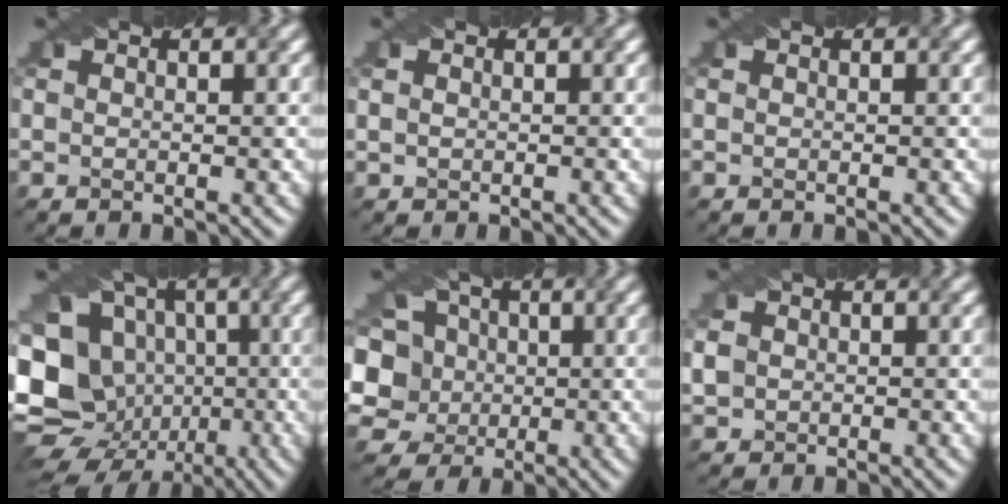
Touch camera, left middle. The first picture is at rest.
{"total": 0.8, "force": [0.3, 0.6, 0.4], "torque": [-0.008, 0.003, 0.005]}
{"total": 0.0}
{"total": 17.5, "force": [-4.1, 14.9, 8.1], "torque": [-0.161, 0.015, -0.087]}
{"total": 8.8, "force": [1.0, 7.5, 4.5], "torque": [-0.093, 0.029, -0.009]}
{"total": 1.9, "force": [0.0, 1.7, 0.8], "torque": [-0.024, 0.002, 0.002]}